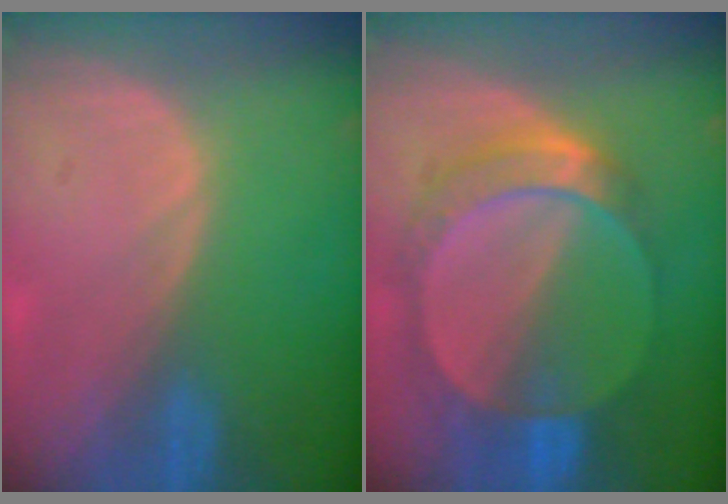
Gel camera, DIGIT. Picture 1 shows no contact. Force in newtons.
{"total": 8.2, "press": 7.6, "slide": 3.2}